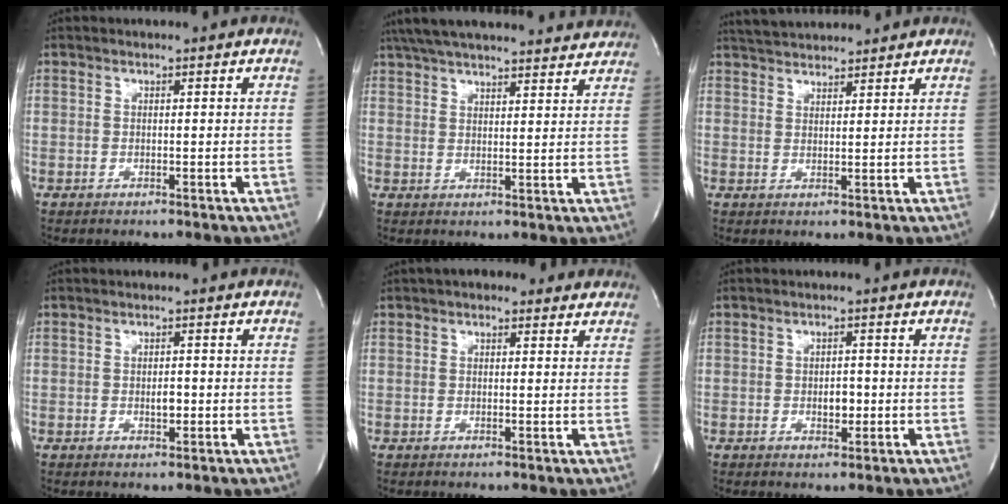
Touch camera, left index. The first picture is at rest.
{"total": 23.6, "force": [21.5, 3.6, 9.0], "torque": [-0.158, 0.022, 0.290]}
{"total": 7.5, "force": [7.0, 1.3, 2.1], "torque": [-0.042, 0.033, 0.115]}
{"total": 1.5, "force": [-0.4, 0.7, 1.3], "torque": [-0.026, -0.003, -0.004]}
{"total": 5.3, "force": [4.0, 2.4, 2.7], "torque": [-0.031, 0.027, 0.051]}
{"total": 2.3, "force": [-0.6, 1.3, 1.8], "torque": [-0.030, -0.001, -0.005]}